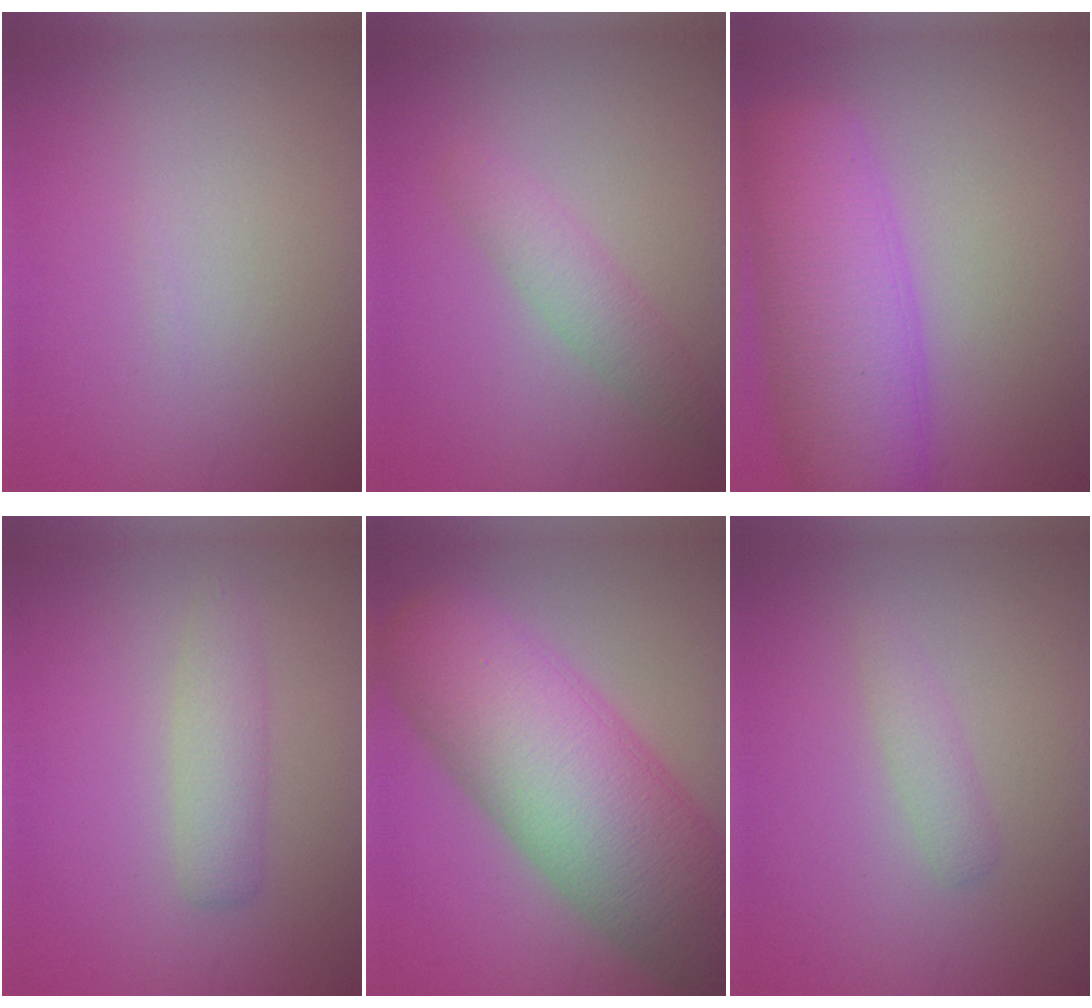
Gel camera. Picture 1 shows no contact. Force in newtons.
{"total": 2.4, "press": 2.4, "slide": 0.1}
{"total": 9.7, "press": 9.7, "slide": 0.6}
{"total": 2.5, "press": 2.5, "slide": 0.0}
{"total": 14.3, "press": 14.2, "slide": 0.5}
{"total": 1.4, "press": 1.4, "slide": 0.0}